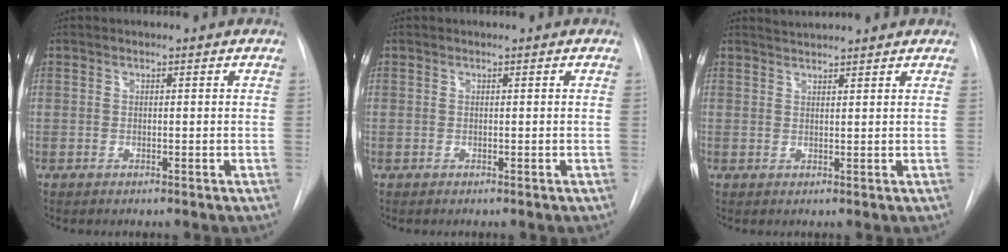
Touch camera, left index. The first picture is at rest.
{"total": 0.0}
{"total": 3.1, "force": [3.0, -0.3, 0.5], "torque": [-0.010, 0.023, 0.051]}